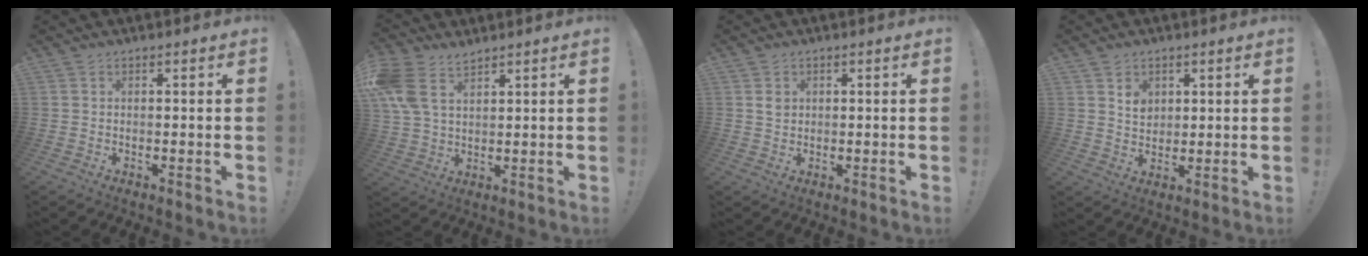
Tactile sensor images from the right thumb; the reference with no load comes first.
{"total": 10.0, "force": [5.7, 5.9, 5.7], "torque": [-0.123, -0.021, 0.114]}
{"total": 2.5, "force": [0.8, 2.3, 0.3], "torque": [0.014, -0.009, 0.011]}
{"total": 4.7, "force": [2.5, 3.7, 1.4], "torque": [-0.011, -0.018, 0.043]}